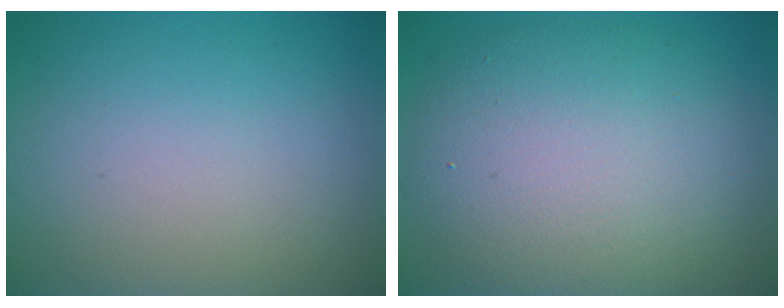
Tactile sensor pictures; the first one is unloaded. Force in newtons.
{"total": 9.7, "press": 9.7, "slide": 0.7}